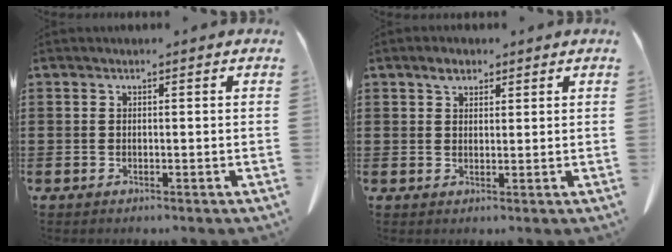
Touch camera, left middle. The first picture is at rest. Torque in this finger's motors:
{"motor_torque": [0.03, 0.01, 0.01, 0.03]}